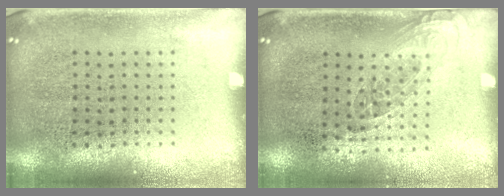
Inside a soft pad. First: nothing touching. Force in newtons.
{"total": 1.0, "press": 0.9, "slide": 0.6}